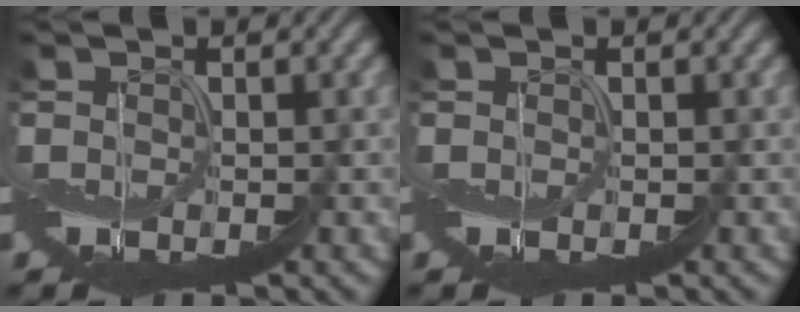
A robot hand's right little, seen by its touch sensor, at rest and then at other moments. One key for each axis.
{"total": 0.0}